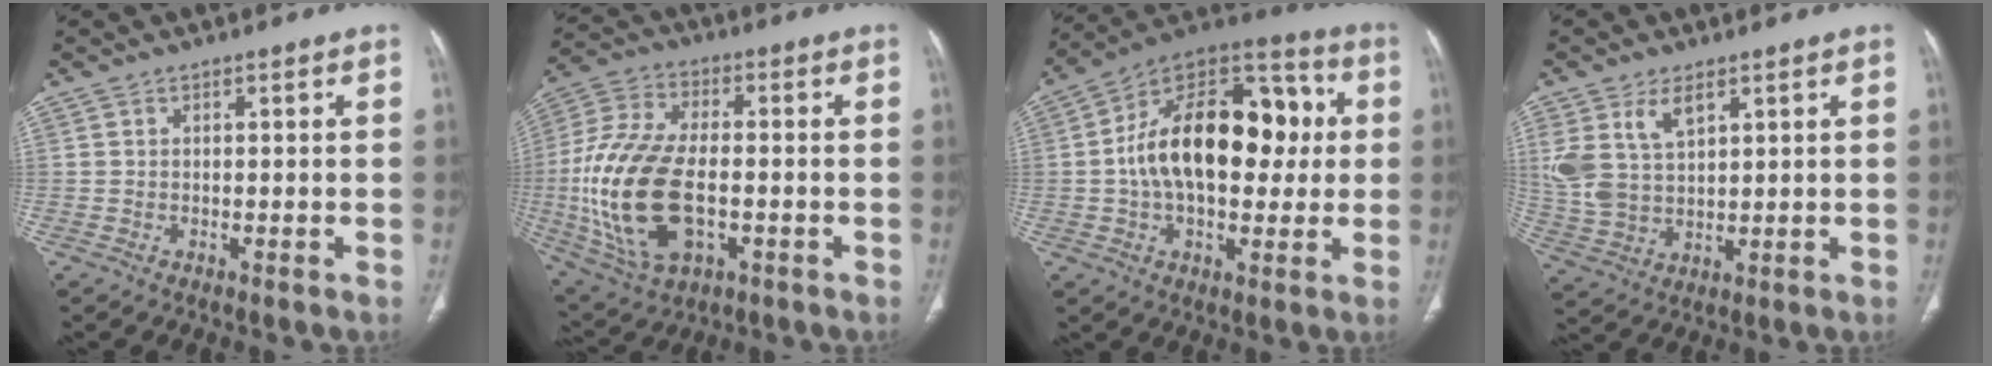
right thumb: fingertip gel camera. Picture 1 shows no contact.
{"total": 21.8, "force": [-3.1, 11.9, 18.0], "torque": [-0.386, 0.005, -0.044]}
{"total": 24.1, "force": [1.7, 14.2, 19.4], "torque": [-0.282, 0.033, 0.021]}
{"total": 9.7, "force": [4.5, 5.4, 6.6], "torque": [-0.138, -0.013, 0.101]}